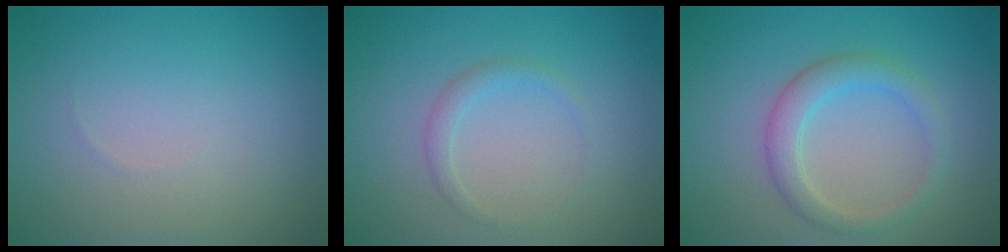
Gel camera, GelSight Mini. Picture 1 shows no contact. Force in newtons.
{"total": 1.2, "press": 1.2, "slide": 0.1}
{"total": 2.9, "press": 2.9, "slide": 0.4}